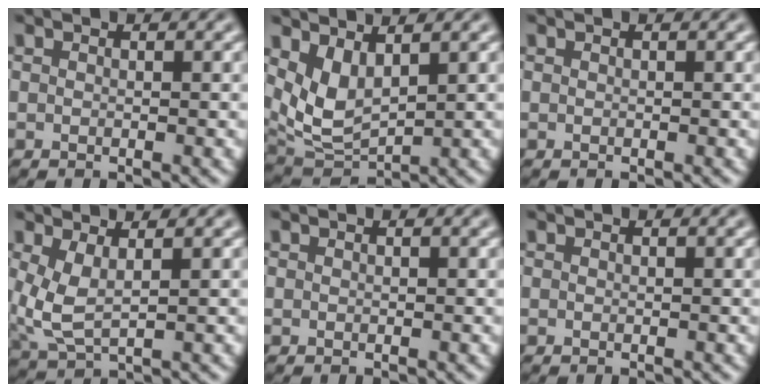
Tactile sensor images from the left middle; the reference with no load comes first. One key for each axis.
{"total": 4.2, "fx": 1.8, "fy": 2.2, "fz": 3.1, "tx": -0.072, "ty": -0.013, "tz": 0.044}
{"total": 0.0}
{"total": 3.6, "fx": 0.9, "fy": 1.5, "fz": 3.1, "tx": -0.081, "ty": -0.008, "tz": 0.021}
{"total": 0.0}
{"total": 0.0}